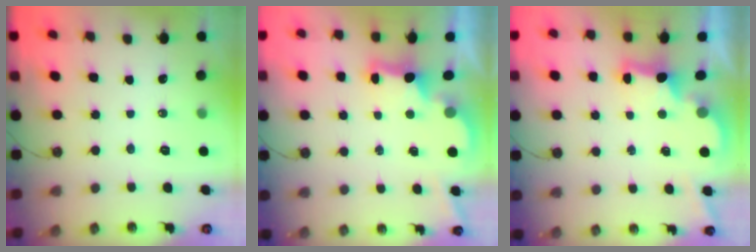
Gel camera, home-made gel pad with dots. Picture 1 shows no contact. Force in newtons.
{"total": 2.8, "press": 2.6, "slide": 0.9}
{"total": 2.7, "press": 2.6, "slide": 0.9}